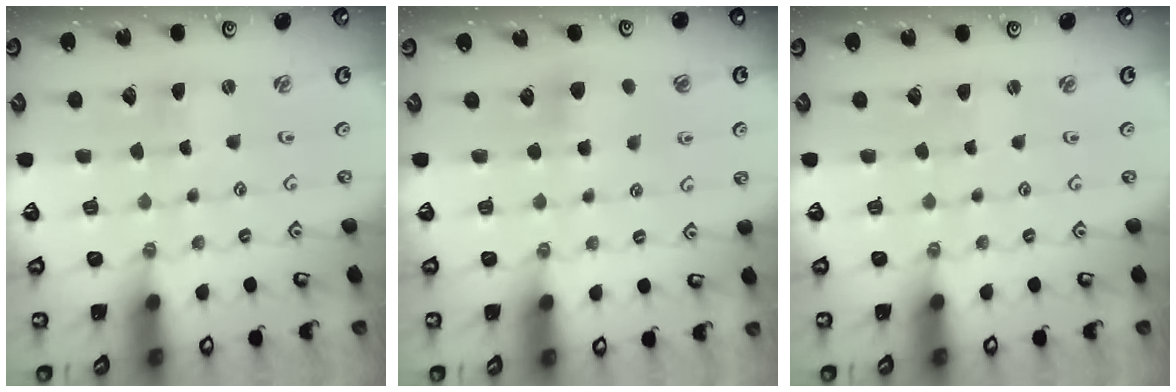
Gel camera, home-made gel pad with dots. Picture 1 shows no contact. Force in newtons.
{"total": 6.2, "press": 6.2, "slide": 0.8}
{"total": 1.6, "press": 1.6, "slide": 0.1}